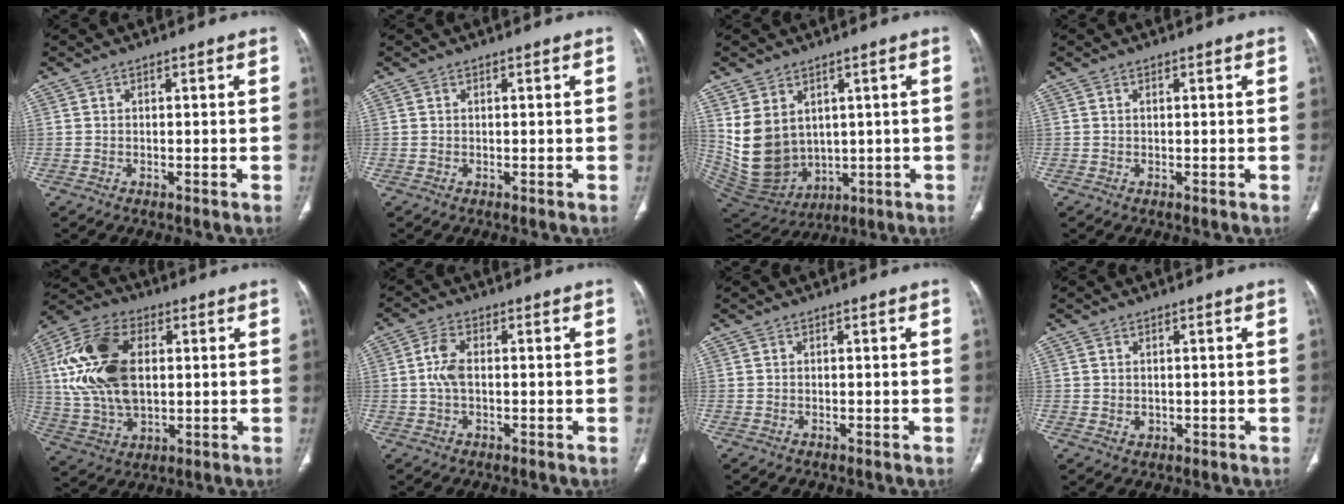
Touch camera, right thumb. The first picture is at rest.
{"total": 0.0}
{"total": 13.3, "force": [2.9, 10.2, 8.0], "torque": [-0.140, -0.016, 0.098]}
{"total": 0.0}
{"total": 18.9, "force": [3.2, 11.5, 14.7], "torque": [-0.287, 0.004, 0.061]}
{"total": 4.4, "force": [0.0, 2.3, 3.8], "torque": [-0.088, 0.008, -0.003]}
{"total": 0.0}
{"total": 1.3, "force": [0.3, 1.1, 0.7], "torque": [-0.012, -0.004, 0.014]}